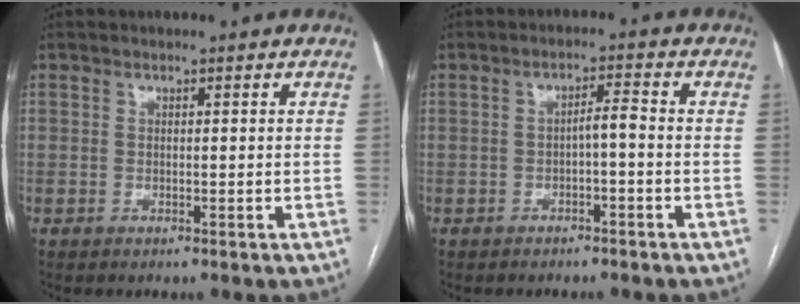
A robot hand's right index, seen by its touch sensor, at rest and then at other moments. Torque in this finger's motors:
{"motor_torque": [0.31, -0.22, 0.01, 0.05]}